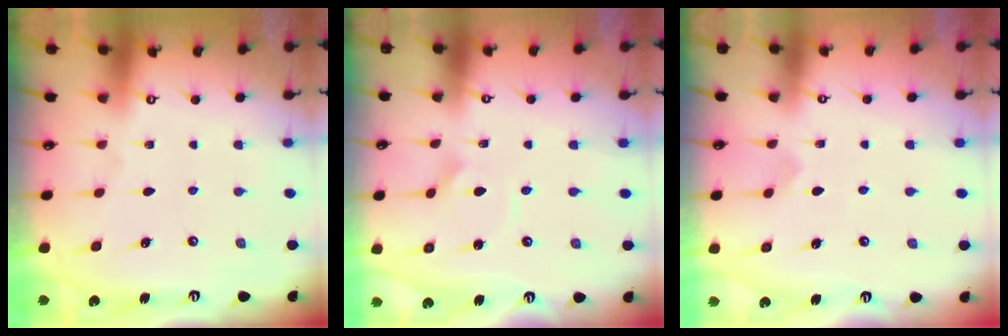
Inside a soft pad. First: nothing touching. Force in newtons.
{"total": 2.2, "press": 2.2, "slide": 0.1}
{"total": 2.5, "press": 2.5, "slide": 0.5}